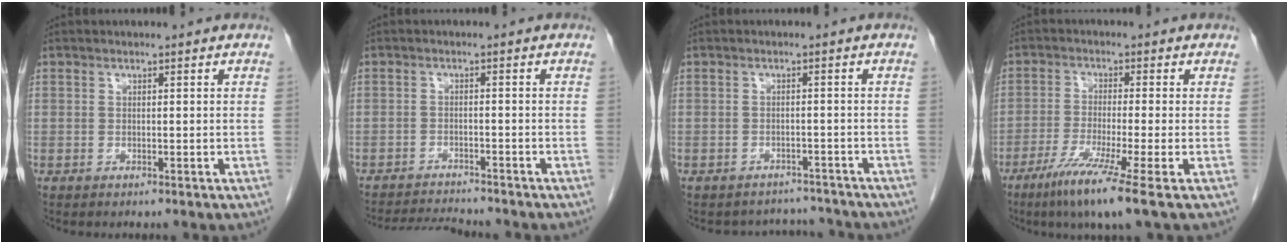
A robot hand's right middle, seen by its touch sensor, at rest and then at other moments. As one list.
[{"total": 6.8, "force": [-6.7, 0.1, 1.4], "torque": [-0.021, -0.010, -0.108]}, {"total": 5.2, "force": [-5.0, 1.5, -0.8], "torque": [0.010, 0.019, -0.061]}, {"total": 8.7, "force": [-5.2, -1.4, 6.8], "torque": [-0.124, -0.030, -0.097]}]